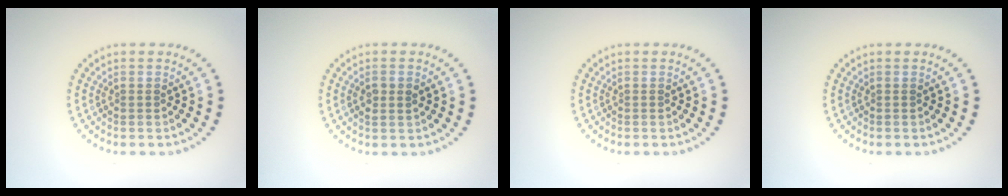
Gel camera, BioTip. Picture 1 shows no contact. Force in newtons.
{"total": 1.5, "press": 1.4, "slide": 0.3}
{"total": 0.0}
{"total": 0.0}